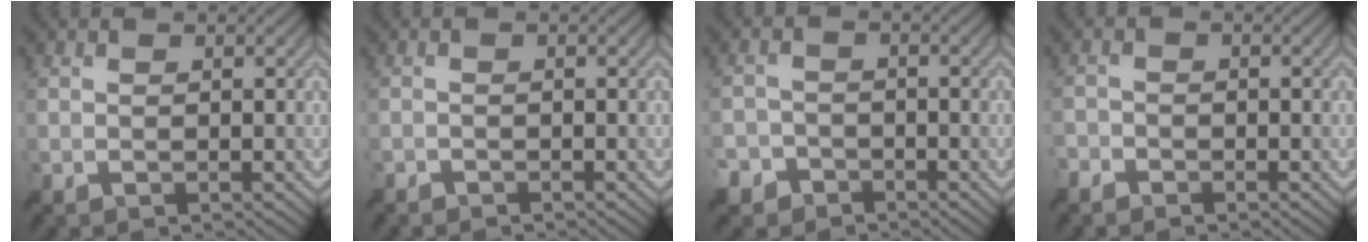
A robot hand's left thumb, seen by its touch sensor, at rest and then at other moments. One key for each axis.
{"total": 0.9, "fx": -0.9, "fy": 0.2, "fz": 0.0, "tx": 0.000, "ty": -0.002, "tz": -0.020}
{"total": 3.9, "fx": -2.9, "fy": 2.5, "fz": 0.6, "tx": -0.011, "ty": -0.003, "tz": -0.056}
{"total": 1.9, "fx": -1.7, "fy": 0.9, "fz": 0.2, "tx": -0.004, "ty": -0.004, "tz": -0.044}